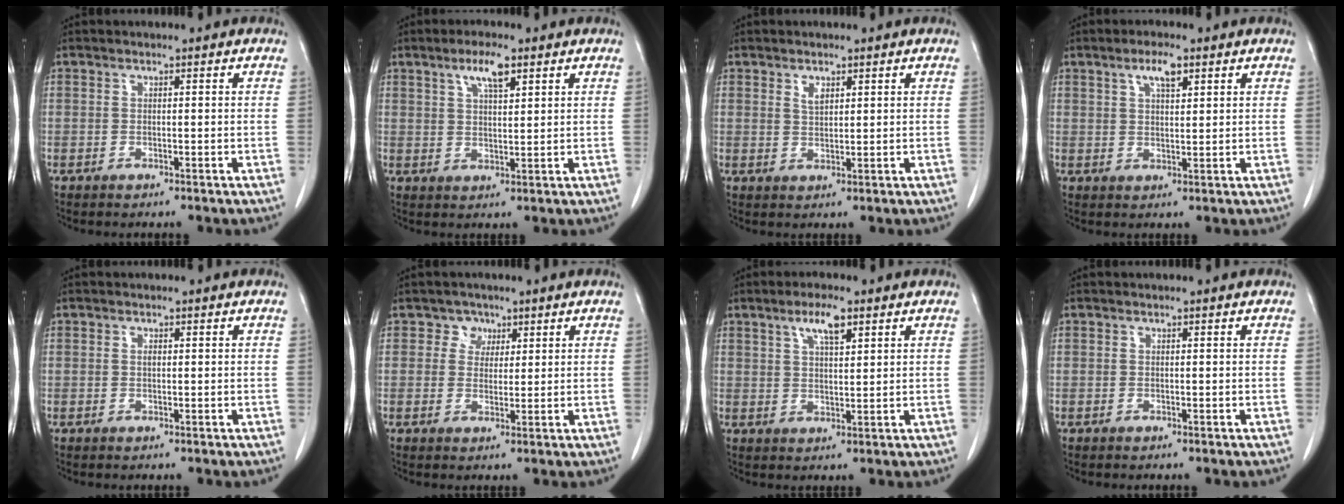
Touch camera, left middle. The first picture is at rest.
{"total": 4.9, "force": [2.9, 1.0, 3.8], "torque": [-0.075, 0.004, 0.052]}
{"total": 1.8, "force": [1.1, 0.8, 1.1], "torque": [-0.023, -0.002, 0.025]}
{"total": 3.9, "force": [2.3, 1.0, 3.1], "torque": [-0.060, 0.003, 0.041]}
{"total": 0.5, "force": [0.1, 0.3, 0.4], "torque": [-0.012, -0.001, 0.003]}
{"total": 2.7, "force": [1.5, 2.3, 0.1], "torque": [0.005, 0.000, 0.019]}
{"total": 4.9, "force": [2.9, 1.1, 3.9], "torque": [-0.075, 0.004, 0.052]}
{"total": 0.0}